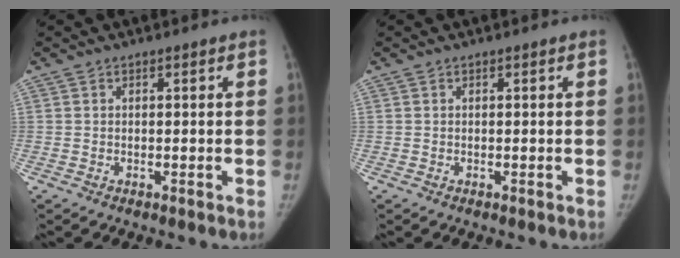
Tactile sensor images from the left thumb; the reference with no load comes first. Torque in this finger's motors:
{"motor_torque": [0.01, 0.01, 0.00, -0.01, 0.00]}